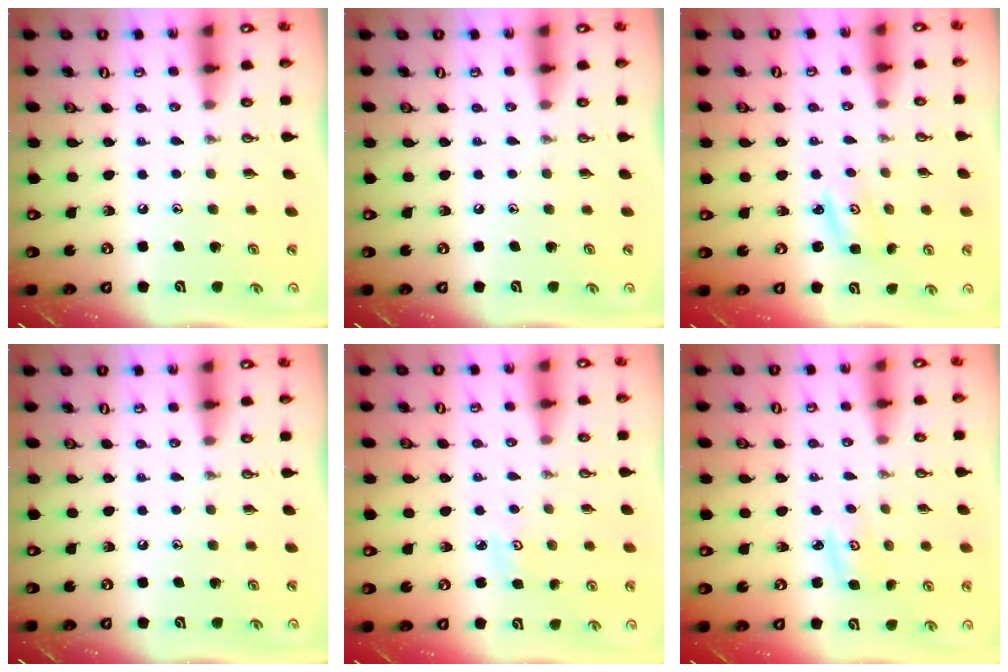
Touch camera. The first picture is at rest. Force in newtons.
{"total": 0.0}
{"total": 2.4, "press": 2.3, "slide": 0.4}
{"total": 0.0}
{"total": 2.8, "press": 2.7, "slide": 0.4}
{"total": 2.9, "press": 2.9, "slide": 0.3}